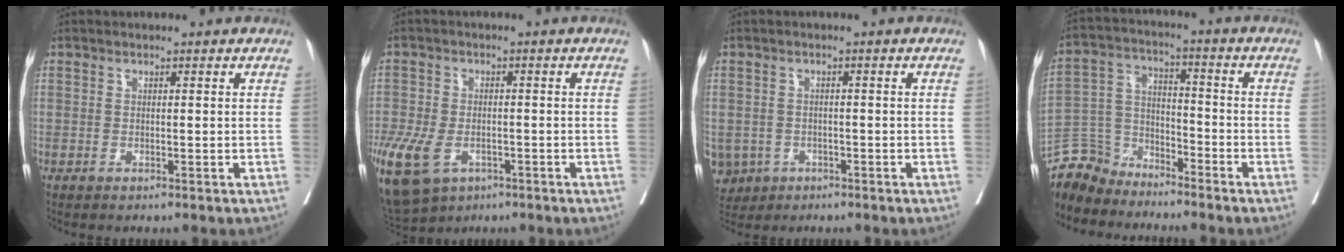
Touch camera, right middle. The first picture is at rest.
{"total": 22.7, "force": [-10.7, 15.8, 12.3], "torque": [-0.396, -0.040, -0.168]}
{"total": 7.3, "force": [-3.1, 6.5, 1.3], "torque": [-0.052, 0.004, -0.046]}
{"total": 7.4, "force": [-6.8, 2.6, -1.3], "torque": [0.019, 0.023, -0.142]}